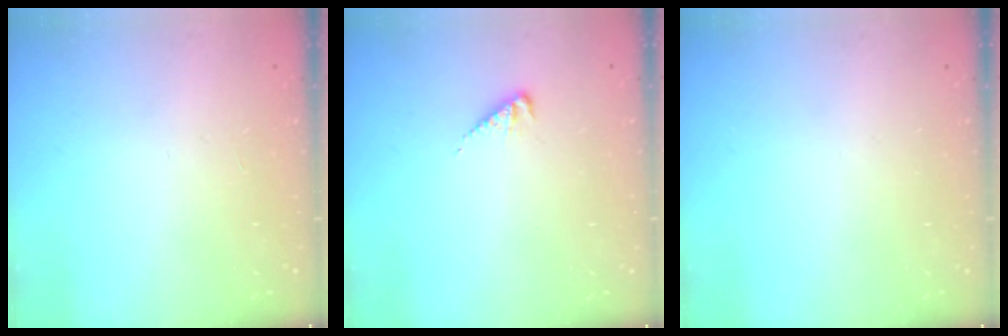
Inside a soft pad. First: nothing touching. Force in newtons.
{"total": 3.9, "press": 3.8, "slide": 0.6}
{"total": 0.0}